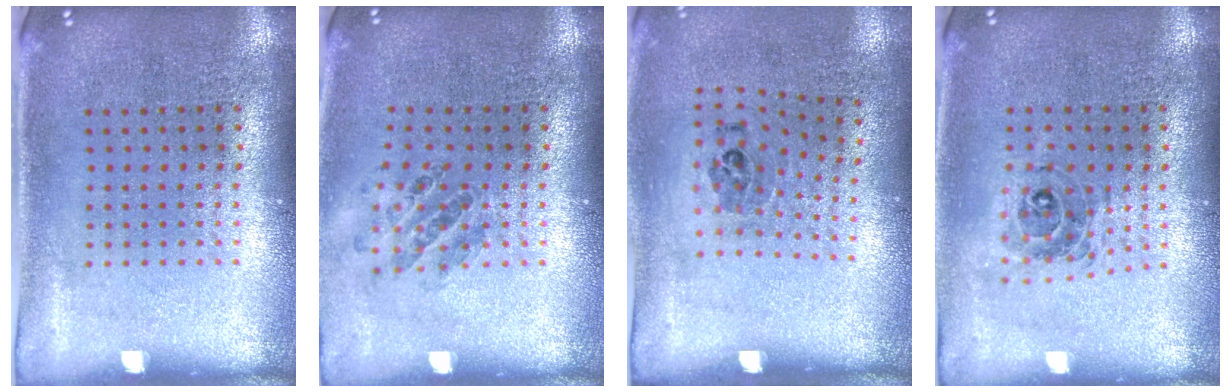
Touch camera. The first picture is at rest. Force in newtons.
{"total": 0.8, "press": 0.8, "slide": 0.1}
{"total": 1.1, "press": 0.7, "slide": 0.8}
{"total": 0.8, "press": 0.8, "slide": 0.1}